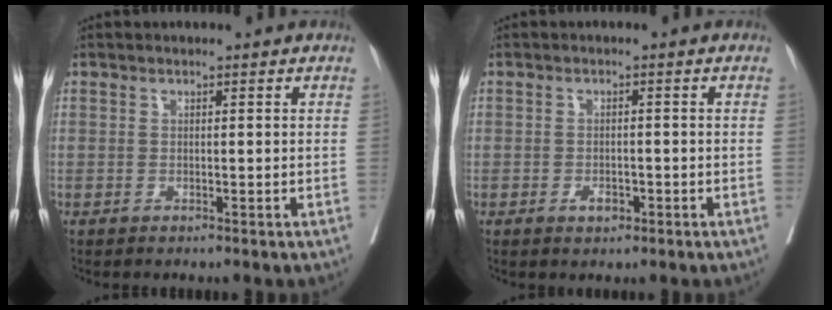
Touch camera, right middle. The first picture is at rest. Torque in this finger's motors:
{"motor_torque": [0.57, -0.22, 0.00, -0.01]}